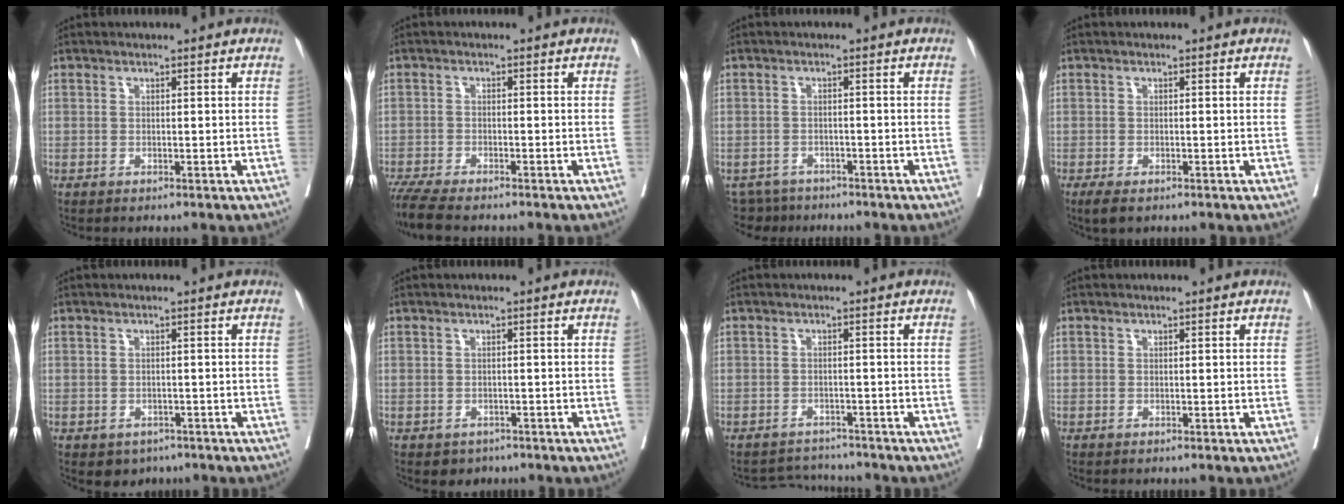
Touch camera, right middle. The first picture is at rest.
{"total": 7.2, "force": [-6.1, 1.0, 3.6], "torque": [-0.063, -0.019, -0.105]}
{"total": 4.6, "force": [-4.1, 2.0, -0.5], "torque": [0.014, -0.001, -0.067]}
{"total": 2.5, "force": [-1.7, 1.0, 1.6], "torque": [-0.031, -0.006, -0.023]}
{"total": 3.3, "force": [-2.2, 2.3, 0.8], "torque": [-0.004, 0.003, -0.026]}
{"total": 2.7, "force": [-1.9, 1.9, 0.4], "torque": [-0.006, 0.003, -0.024]}
{"total": 3.9, "force": [-3.7, 0.5, -1.0], "torque": [0.014, 0.005, -0.056]}
{"total": 0.0}